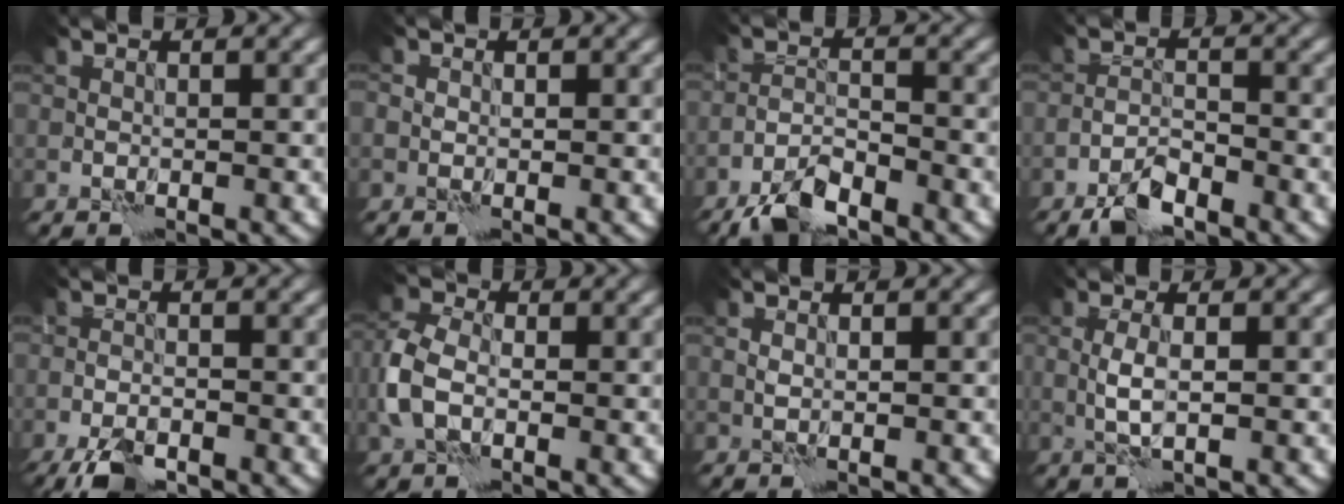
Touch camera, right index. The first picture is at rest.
{"total": 0.6, "force": [-0.1, 0.6, 0.1], "torque": [0.002, -0.001, -0.002]}
{"total": 4.6, "force": [-3.7, 1.3, 2.4], "torque": [-0.047, -0.001, -0.077]}
{"total": 3.3, "force": [-2.6, 1.1, 1.8], "torque": [-0.035, 0.003, -0.057]}
{"total": 4.2, "force": [-3.1, 1.5, 2.4], "torque": [-0.044, -0.007, -0.063]}
{"total": 4.1, "force": [-1.1, 2.7, 2.9], "torque": [-0.079, 0.007, -0.034]}
{"total": 0.6, "force": [0.3, 0.2, 0.4], "torque": [-0.012, 0.001, 0.006]}
{"total": 2.1, "force": [0.1, 0.6, 2.0], "torque": [-0.049, 0.000, 0.002]}